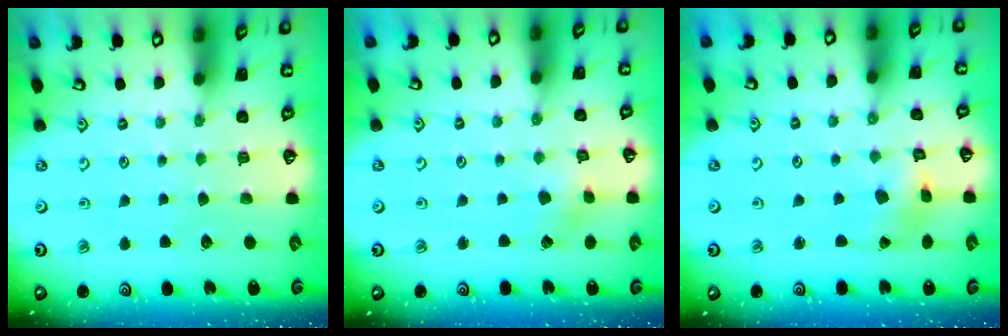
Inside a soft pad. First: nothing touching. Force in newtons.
{"total": 2.2, "press": 2.2, "slide": 0.3}
{"total": 3.8, "press": 3.7, "slide": 0.8}